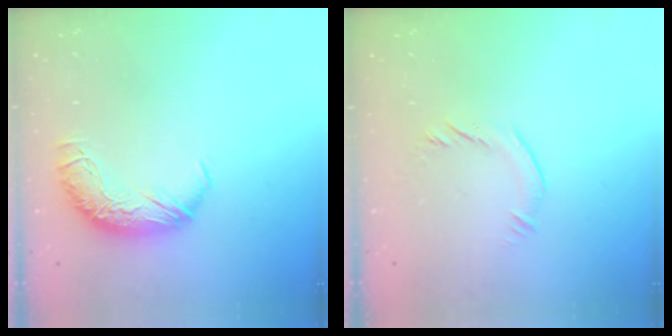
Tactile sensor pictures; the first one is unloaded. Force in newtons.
{"total": 4.6, "press": 4.4, "slide": 1.3}